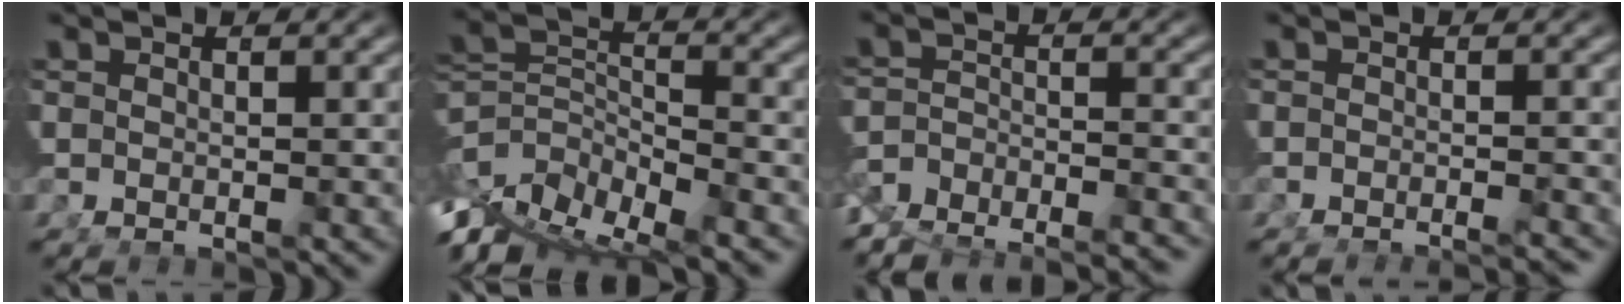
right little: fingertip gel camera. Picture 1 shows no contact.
{"total": 10.9, "force": [-5.0, 6.5, 7.1], "torque": [-0.138, -0.071, -0.050]}
{"total": 7.4, "force": [-6.5, 2.8, 2.1], "torque": [-0.021, -0.018, -0.104]}
{"total": 2.7, "force": [-2.6, -0.2, 0.6], "torque": [0.000, 0.001, -0.045]}